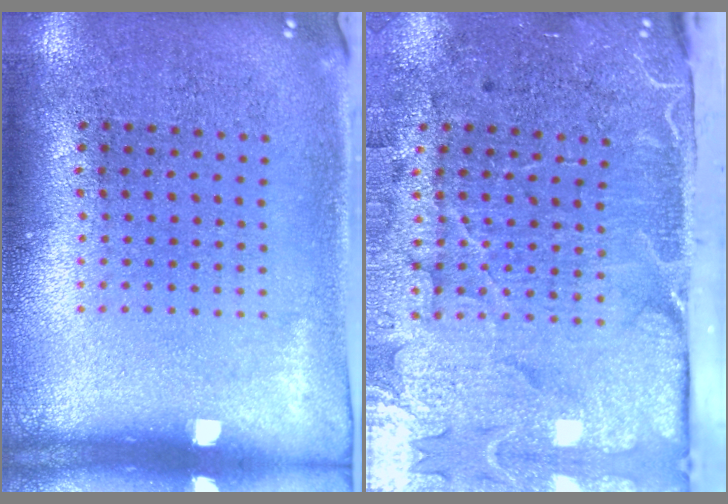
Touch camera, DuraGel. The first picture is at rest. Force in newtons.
{"total": 5.0, "press": 4.0, "slide": 3.1}